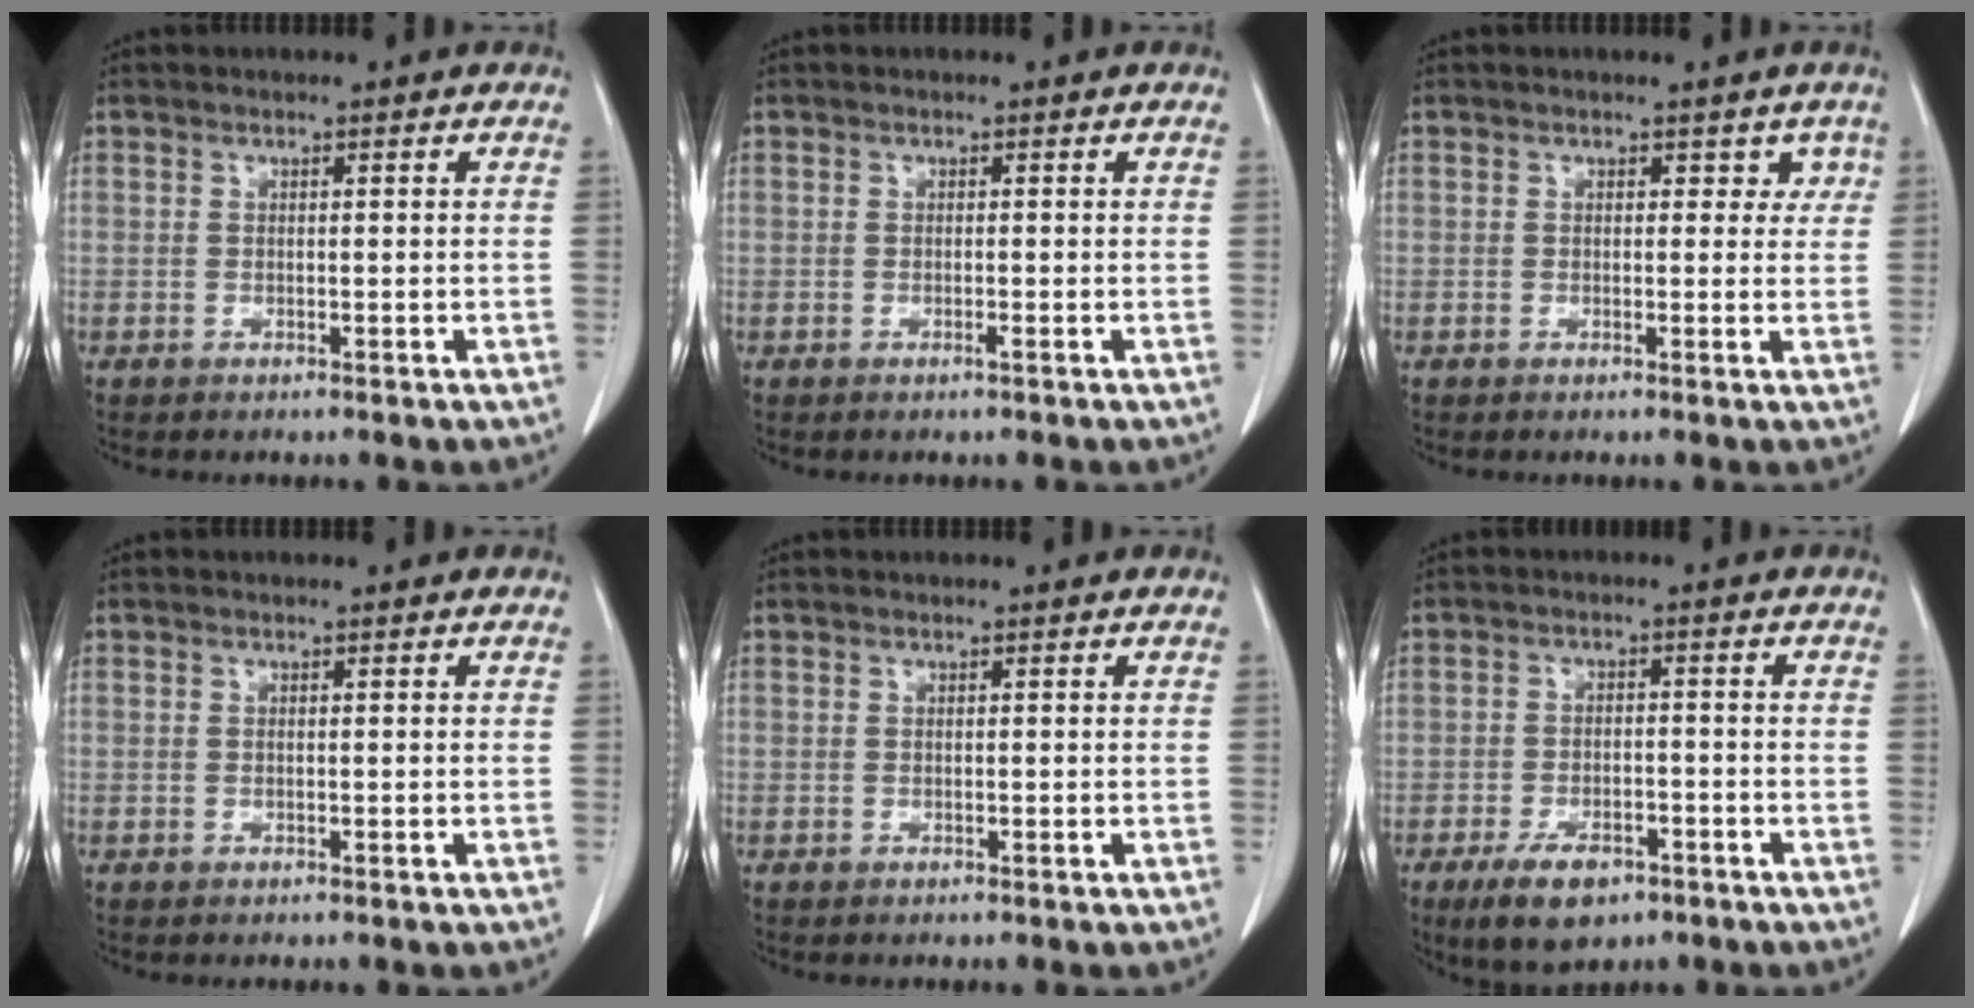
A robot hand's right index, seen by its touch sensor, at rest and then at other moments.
{"total": 0.6, "force": [-0.3, -0.1, 0.5], "torque": [-0.010, 0.000, -0.004]}
{"total": 2.4, "force": [1.1, 1.8, 1.0], "torque": [0.012, 0.003, 0.006]}
{"total": 0.0}
{"total": 0.0}
{"total": 7.1, "force": [-4.5, 3.4, 4.3], "torque": [-0.079, -0.003, -0.071]}